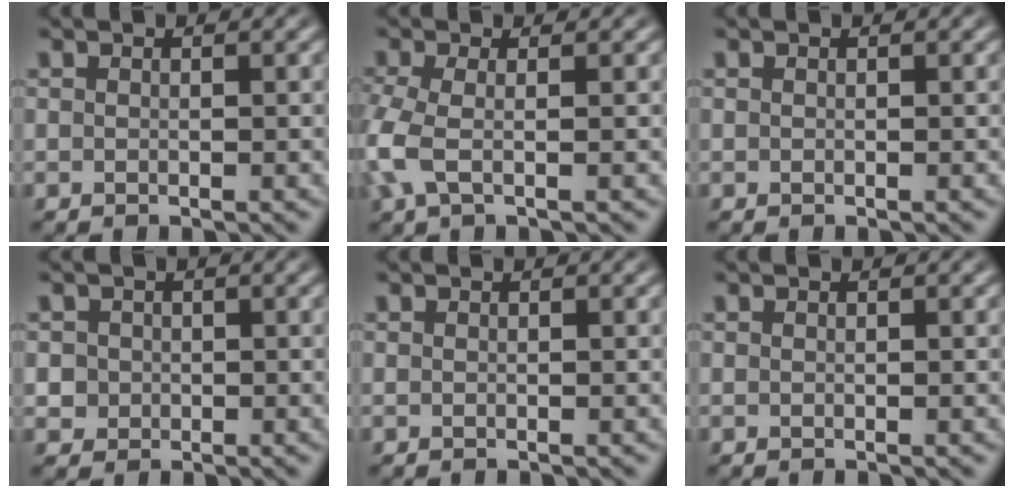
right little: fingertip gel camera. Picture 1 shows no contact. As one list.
[{"total": 3.4, "force": [-0.5, 1.9, 2.7], "torque": [-0.093, -0.021, 0.000]}, {"total": 0.0}, {"total": 3.3, "force": [-0.3, 3.2, 0.9], "torque": [-0.029, -0.012, -0.003]}, {"total": 0.0}, {"total": 0.0}]